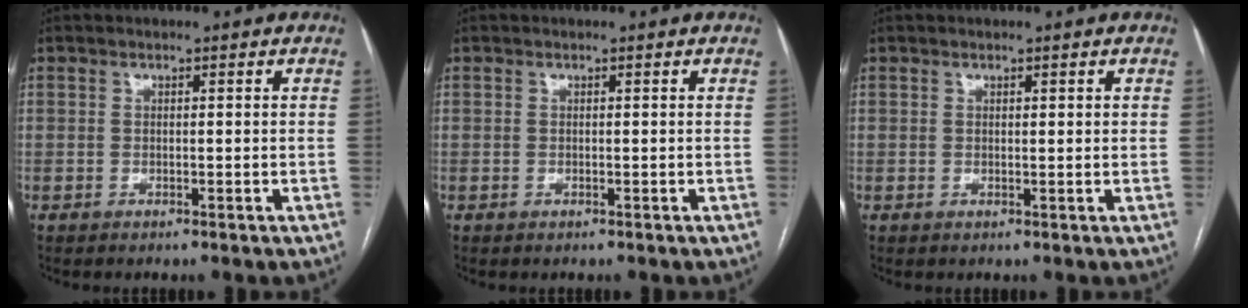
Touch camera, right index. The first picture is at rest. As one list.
[{"total": 0.0}, {"total": 0.8, "force": [0.4, 0.3, 0.6], "torque": [-0.010, 0.002, 0.004]}]